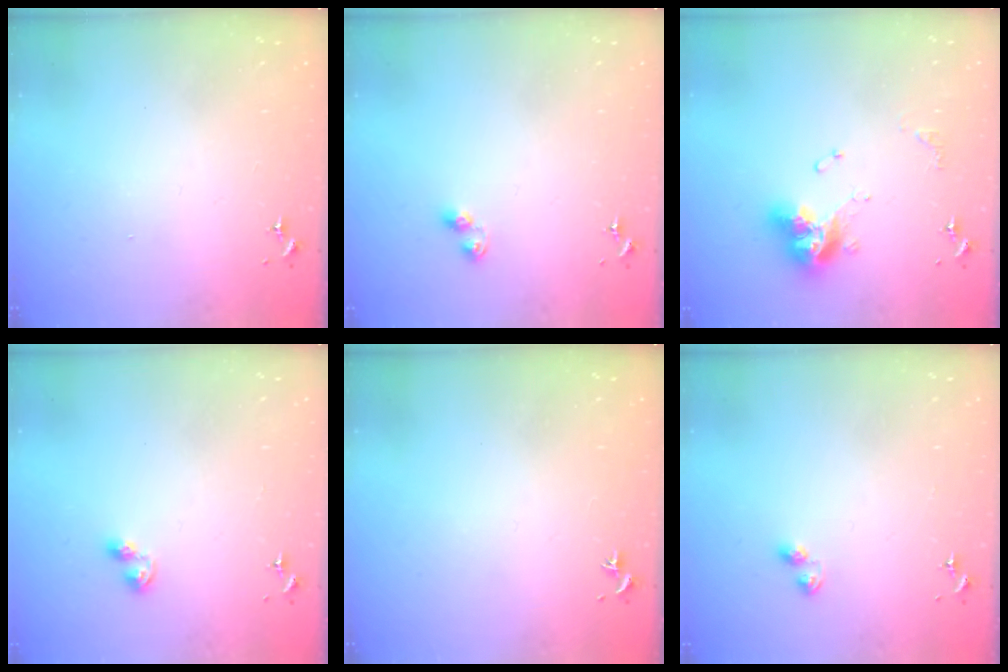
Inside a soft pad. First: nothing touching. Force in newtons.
{"total": 4.1, "press": 4.1, "slide": 0.4}
{"total": 13.6, "press": 13.6, "slide": 1.3}
{"total": 4.8, "press": 4.8, "slide": 0.5}
{"total": 0.0}
{"total": 3.8, "press": 3.8, "slide": 0.4}